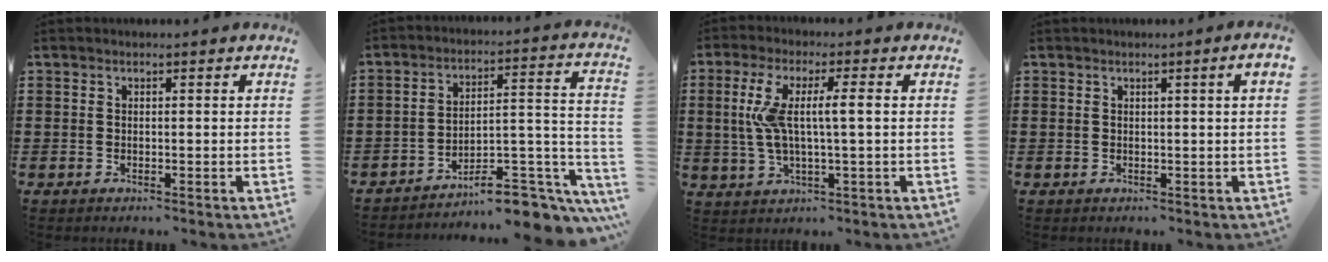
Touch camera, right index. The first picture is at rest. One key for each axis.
{"total": 10.0, "fx": -8.3, "fy": 2.6, "fz": 4.9, "tx": -0.053, "ty": 0.023, "tz": -0.154}
{"total": 7.8, "fx": 0.8, "fy": 1.2, "fz": 7.6, "tx": -0.166, "ty": -0.009, "tz": 0.002}
{"total": 1.3, "fx": 0.3, "fy": -0.4, "fz": 1.2, "tx": -0.021, "ty": -0.004, "tz": 0.003}